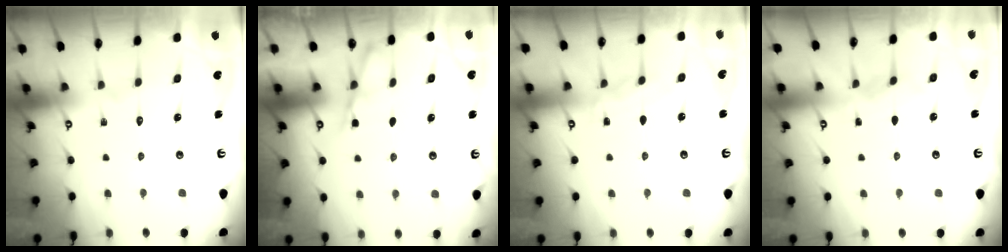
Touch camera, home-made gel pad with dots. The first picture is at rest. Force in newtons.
{"total": 4.6, "press": 4.6, "slide": 0.6}
{"total": 4.3, "press": 4.3, "slide": 0.5}
{"total": 3.6, "press": 3.6, "slide": 0.5}